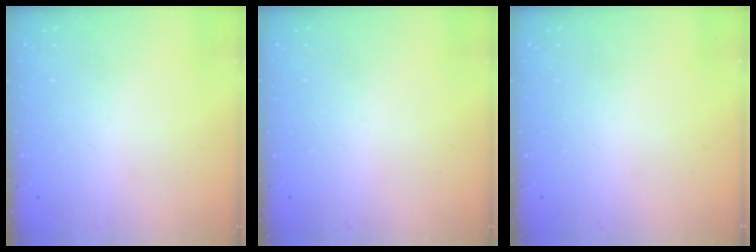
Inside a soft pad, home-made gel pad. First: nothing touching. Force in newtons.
{"total": 0.0}
{"total": 0.0}